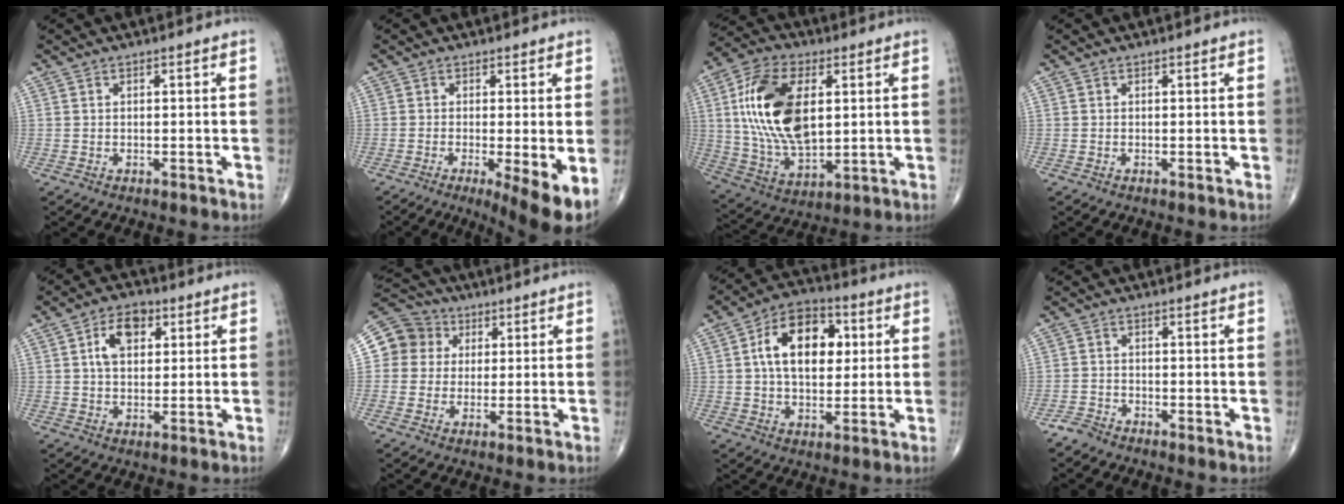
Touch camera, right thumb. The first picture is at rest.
{"total": 8.4, "force": [-2.7, 1.5, 7.8], "torque": [-0.121, -0.021, -0.044]}
{"total": 19.7, "force": [3.6, 10.8, 16.1], "torque": [-0.299, -0.010, 0.069]}
{"total": 0.0}
{"total": 7.9, "force": [2.5, 5.0, 5.7], "torque": [-0.075, 0.002, 0.037]}
{"total": 8.9, "force": [1.8, 8.5, 1.9], "torque": [-0.012, 0.017, 0.021]}
{"total": 14.7, "force": [3.0, 9.2, 11.0], "torque": [-0.150, 0.009, 0.043]}
{"total": 2.0, "force": [-1.9, 0.7, 0.3], "torque": [-0.004, -0.004, -0.043]}